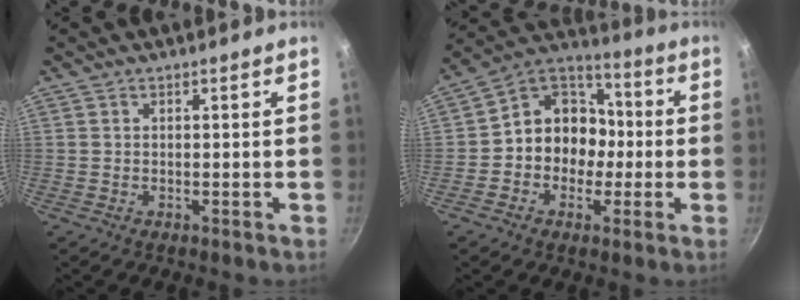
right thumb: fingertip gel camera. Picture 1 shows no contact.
{"total": 13.0, "force": [-1.7, 11.1, 6.4], "torque": [-0.046, 0.048, -0.047]}